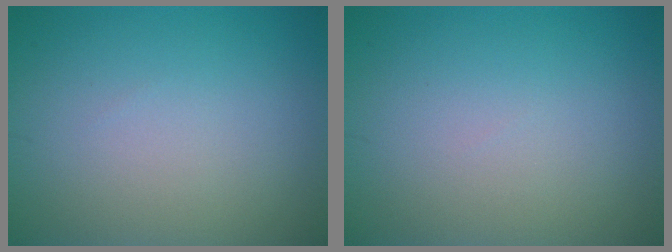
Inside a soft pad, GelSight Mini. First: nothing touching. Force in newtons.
{"total": 0.0}